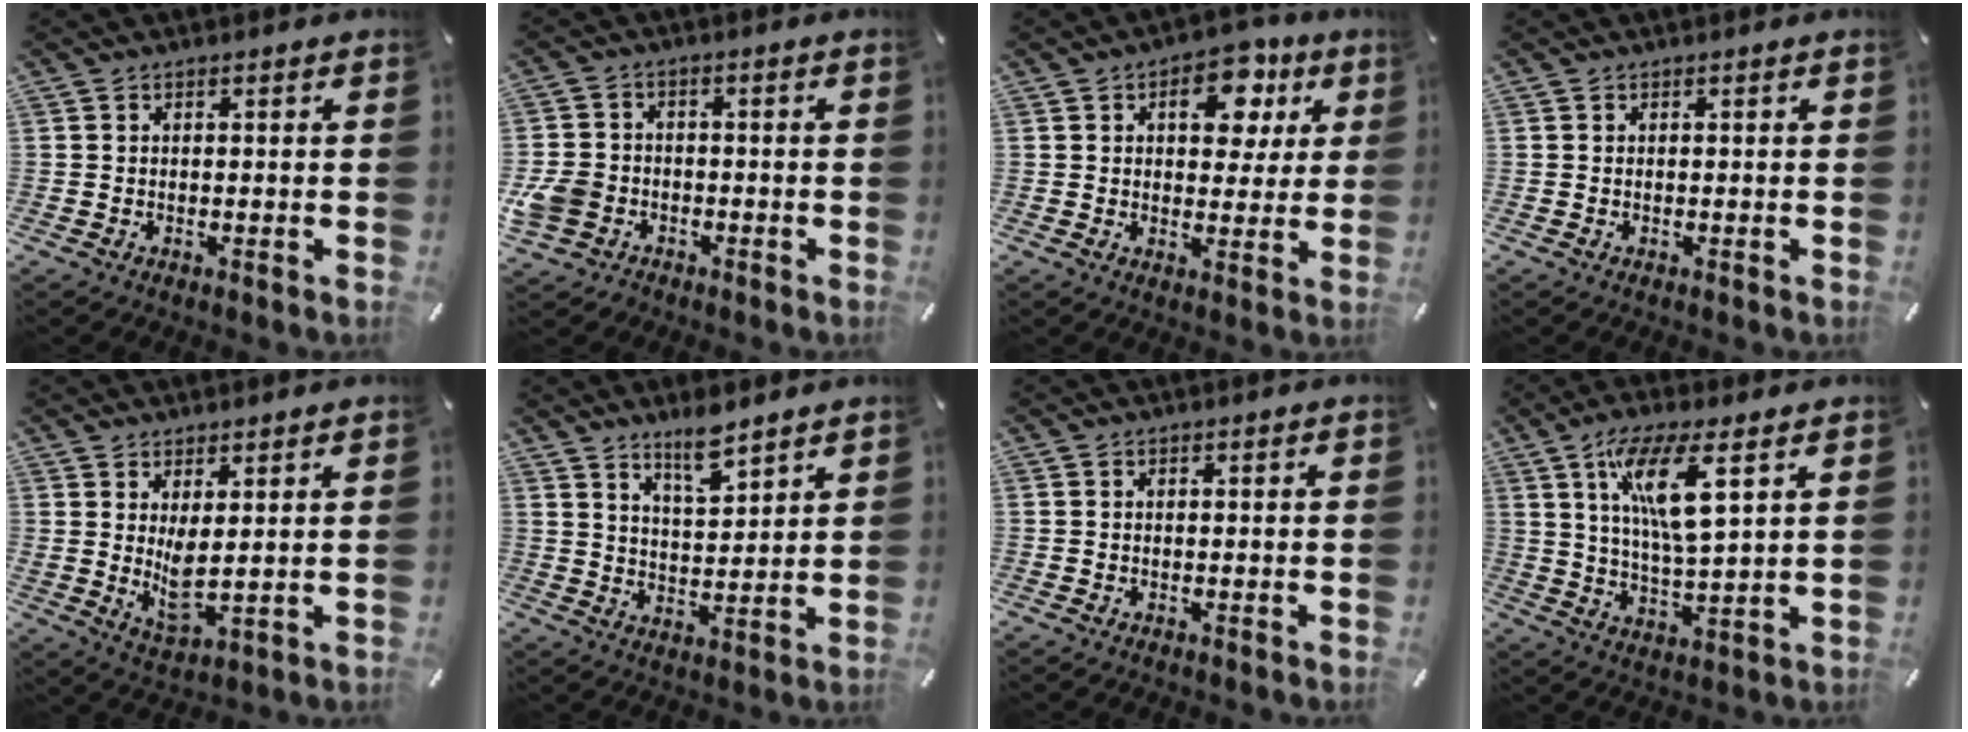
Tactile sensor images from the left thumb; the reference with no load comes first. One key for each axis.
{"total": 7.1, "fx": -2.6, "fy": 6.0, "fz": 2.9, "tx": -0.083, "ty": 0.015, "tz": -0.048}
{"total": 11.6, "fx": 3.9, "fy": 7.4, "fz": 8.0, "tx": -0.087, "ty": -0.009, "tz": 0.060}
{"total": 0.0}
{"total": 5.8, "fx": 2.4, "fy": 2.4, "fz": 4.8, "tx": -0.092, "ty": -0.023, "tz": 0.041}
{"total": 7.6, "fx": 6.6, "fy": 1.9, "fz": 3.2, "tx": -0.047, "ty": -0.044, "tz": 0.116}
{"total": 0.0}
{"total": 12.7, "fx": 5.8, "fy": 3.5, "fz": 10.7, "tx": -0.203, "ty": 0.000, "tz": 0.100}